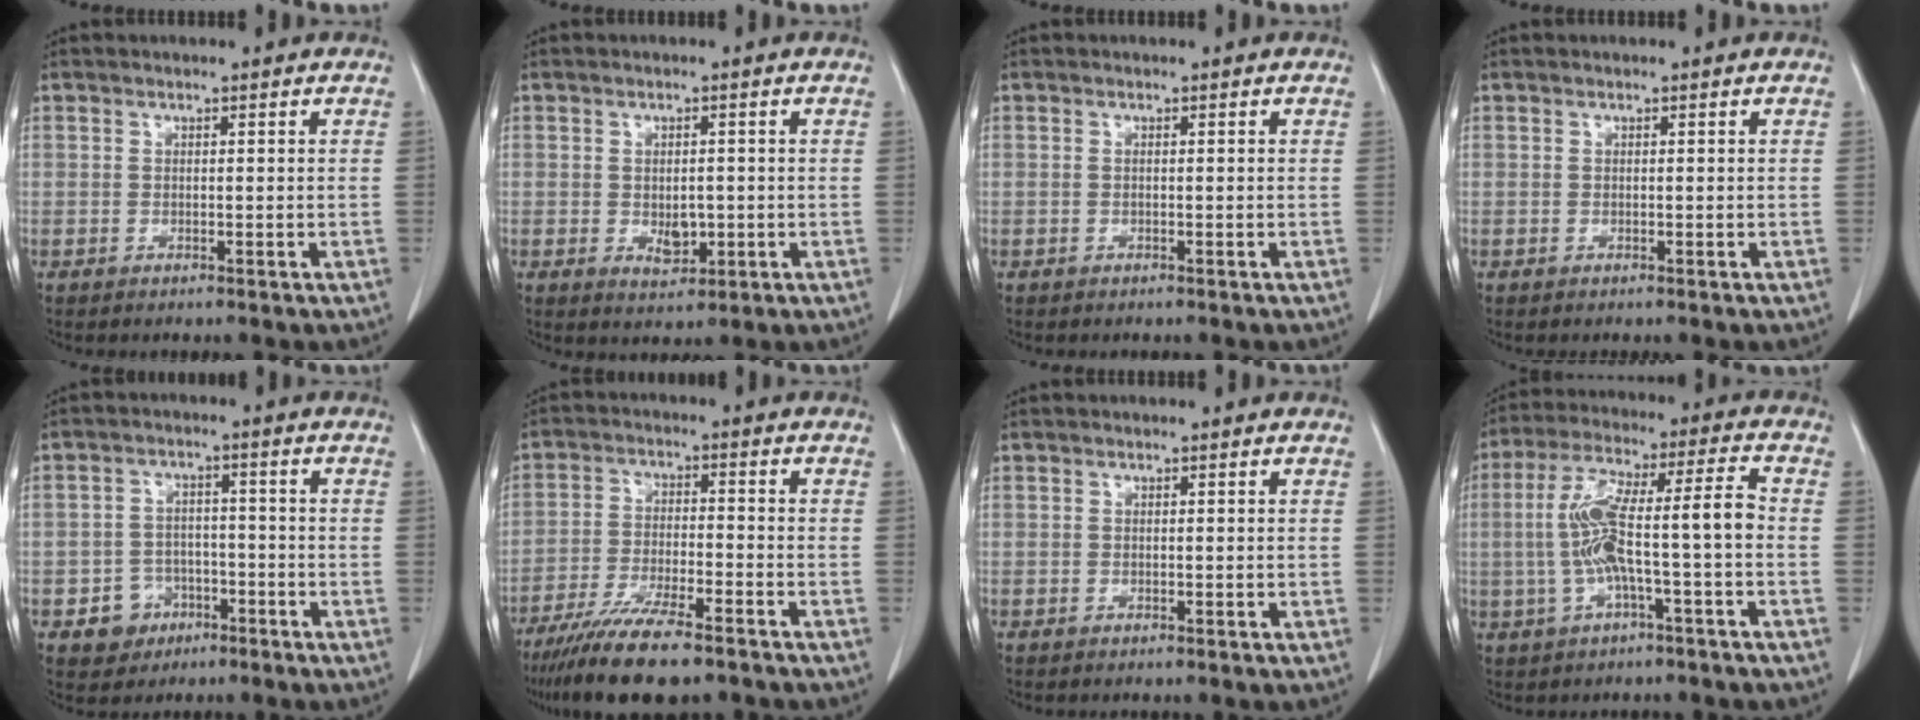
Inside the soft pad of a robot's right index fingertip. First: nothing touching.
{"total": 3.5, "force": [-0.6, 2.0, 2.8], "torque": [-0.044, -0.004, 0.000]}
{"total": 0.0}
{"total": 0.0}
{"total": 5.8, "force": [-2.7, 5.0, 1.1], "torque": [-0.014, 0.012, -0.036]}
{"total": 13.0, "force": [-10.2, 1.9, 7.9], "torque": [-0.139, -0.030, -0.170]}
{"total": 0.0}
{"total": 11.5, "force": [-1.7, 1.2, 11.3], "torque": [-0.221, 0.035, -0.031]}